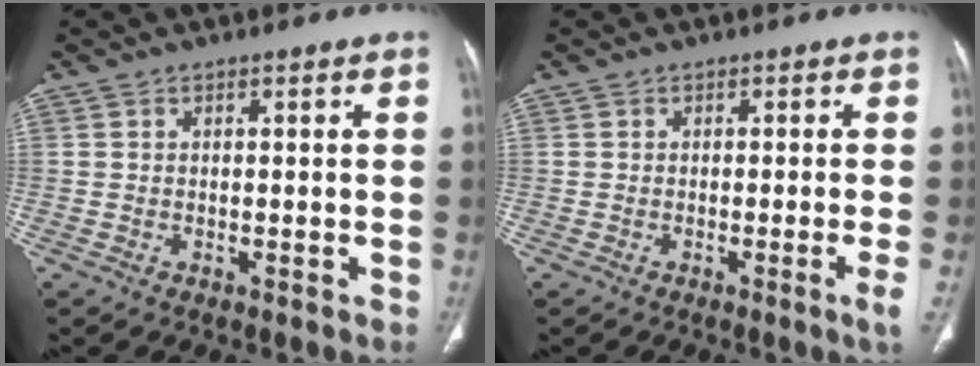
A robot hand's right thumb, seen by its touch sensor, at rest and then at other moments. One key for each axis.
{"total": 2.1, "fx": -0.8, "fy": -0.5, "fz": 1.9, "tx": -0.036, "ty": -0.006, "tz": -0.014}